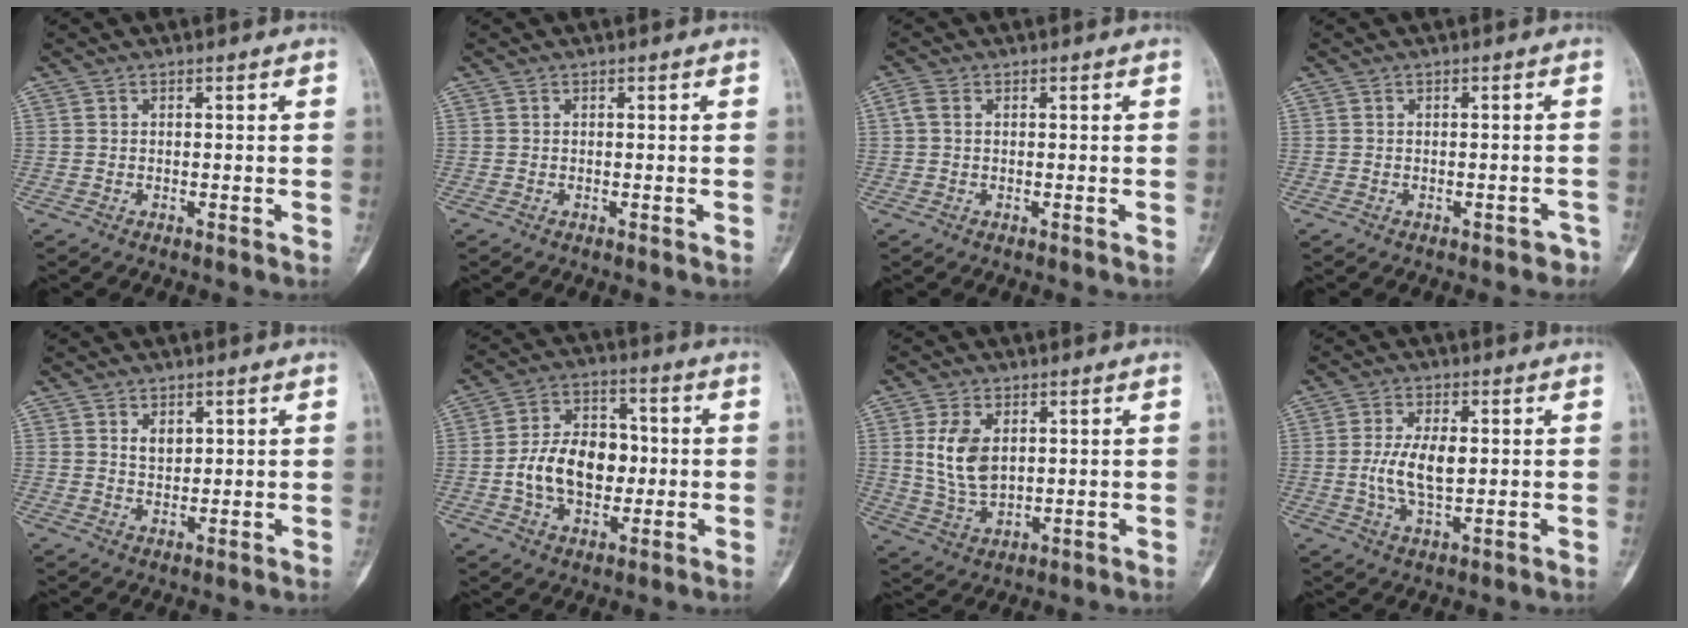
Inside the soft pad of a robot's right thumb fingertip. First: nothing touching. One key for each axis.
{"total": 0.0}
{"total": 2.0, "fx": 0.4, "fy": 1.3, "fz": 1.4, "tx": -0.037, "ty": 0.008, "tz": 0.007}
{"total": 2.3, "fx": -1.8, "fy": 1.3, "fz": 0.7, "tx": -0.001, "ty": 0.019, "tz": -0.017}
{"total": 2.9, "fx": 1.3, "fy": 1.9, "fz": 1.7, "tx": -0.015, "ty": -0.010, "tz": 0.024}
{"total": 13.7, "fx": -1.1, "fy": 9.4, "fz": 9.9, "tx": -0.143, "ty": 0.027, "tz": -0.020}
{"total": 5.9, "fx": 1.5, "fy": 3.6, "fz": 4.4, "tx": -0.074, "ty": -0.008, "tz": 0.034}
{"total": 7.7, "fx": 0.3, "fy": 3.5, "fz": 6.9, "tx": -0.139, "ty": -0.004, "tz": 0.005}